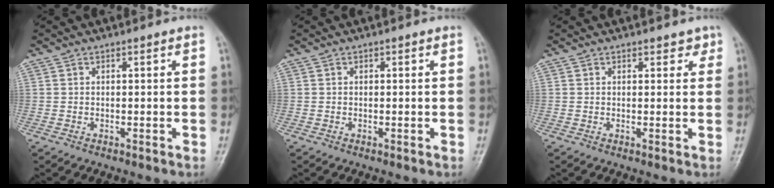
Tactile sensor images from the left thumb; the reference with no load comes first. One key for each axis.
{"total": 0.0}
{"total": 1.9, "fx": 1.3, "fy": 1.1, "fz": 0.7, "tx": 0.011, "ty": -0.005, "tz": 0.012}